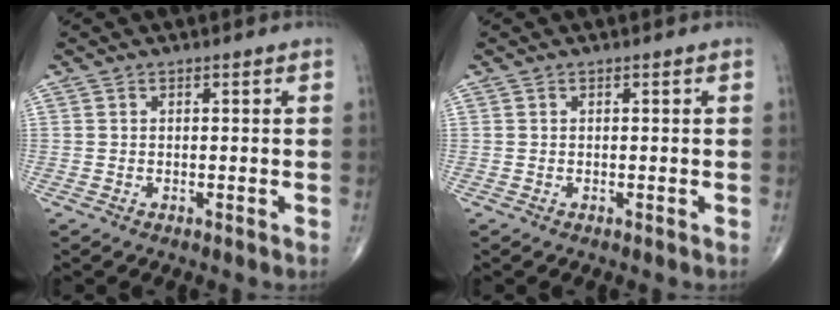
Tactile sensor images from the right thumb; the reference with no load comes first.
{"total": 0.0}